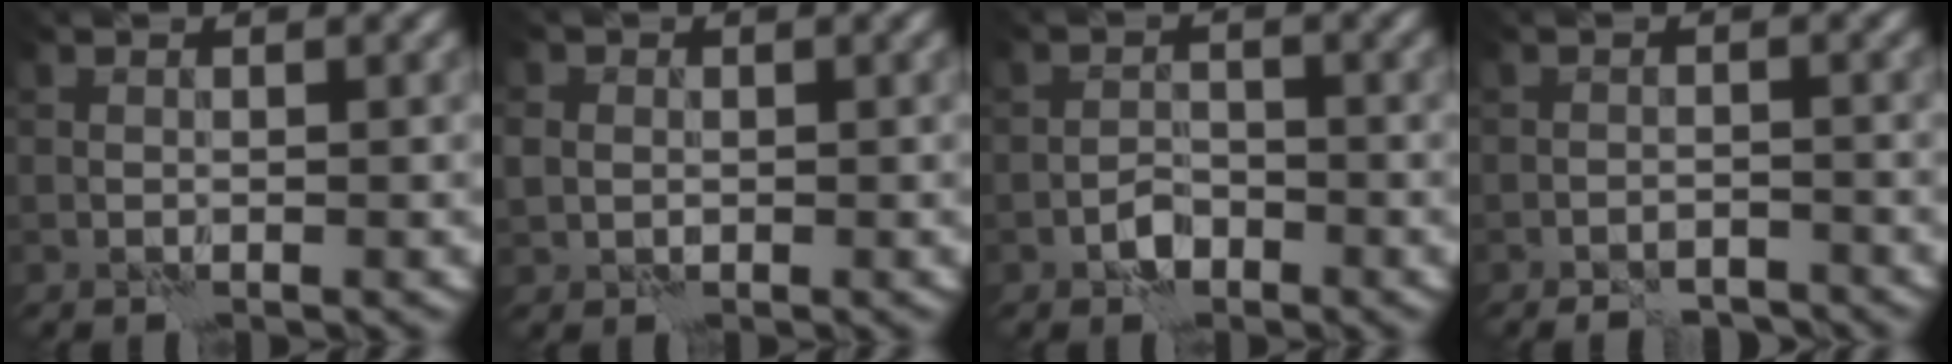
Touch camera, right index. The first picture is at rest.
{"total": 1.8, "force": [0.1, 1.7, 0.6], "torque": [-0.015, 0.002, 0.001]}
{"total": 2.0, "force": [-1.3, 1.2, 1.0], "torque": [-0.014, 0.007, -0.026]}
{"total": 3.1, "force": [-2.8, 0.9, 1.1], "torque": [-0.015, 0.006, -0.041]}